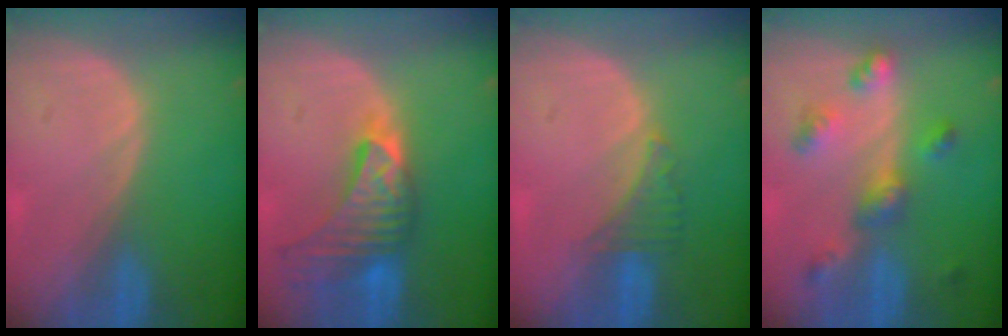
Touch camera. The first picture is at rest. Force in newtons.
{"total": 8.9, "press": 8.4, "slide": 3.0}
{"total": 2.9, "press": 2.9, "slide": 0.6}
{"total": 6.7, "press": 5.8, "slide": 3.3}